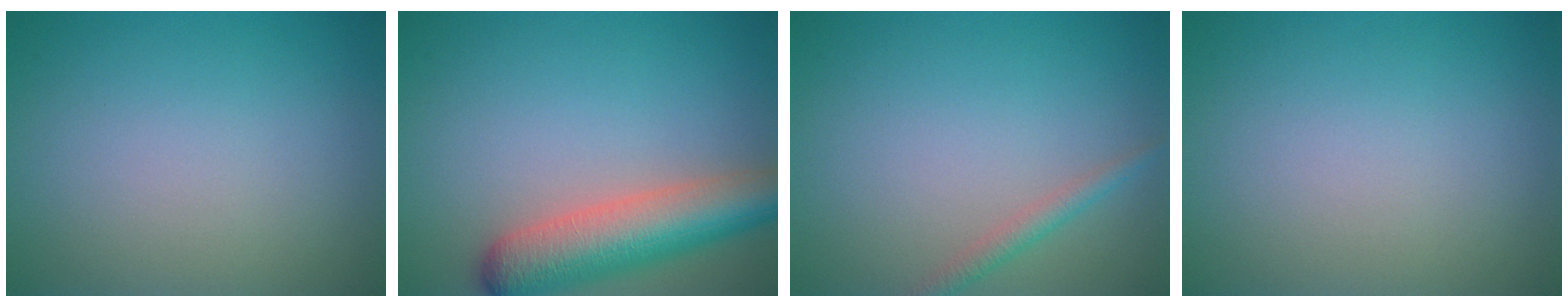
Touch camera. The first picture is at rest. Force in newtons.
{"total": 7.0, "press": 7.0, "slide": 0.4}
{"total": 1.5, "press": 1.5, "slide": 0.0}
{"total": 0.0}